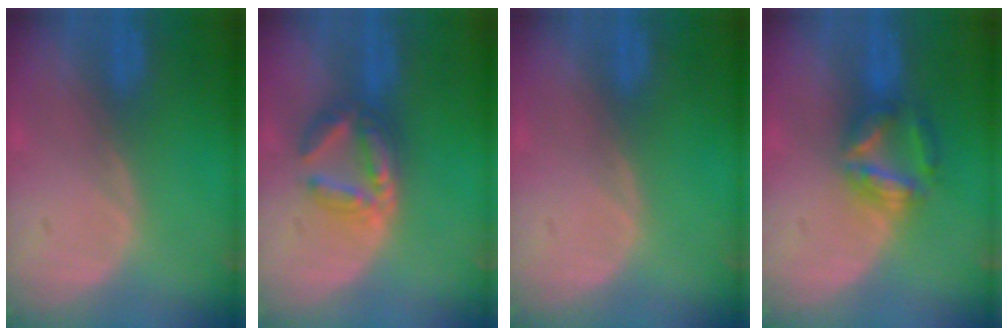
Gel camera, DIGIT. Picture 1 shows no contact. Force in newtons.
{"total": 6.0, "press": 5.7, "slide": 1.7}
{"total": 0.0}
{"total": 5.7, "press": 5.6, "slide": 1.4}